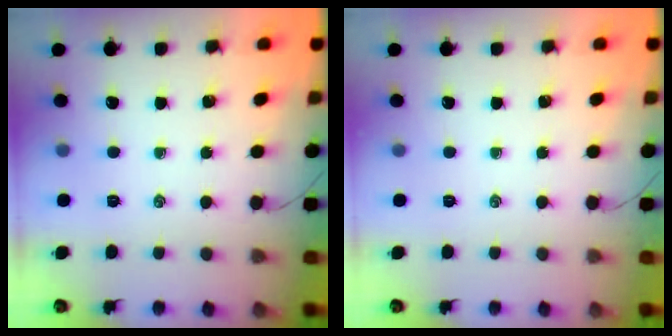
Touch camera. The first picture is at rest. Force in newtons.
{"total": 0.0}